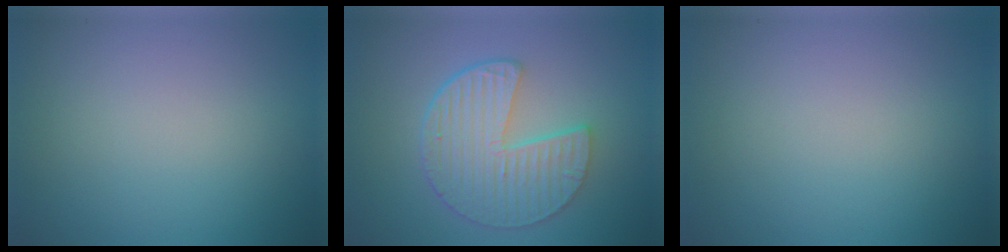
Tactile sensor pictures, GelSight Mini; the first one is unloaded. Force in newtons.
{"total": 6.2, "press": 4.7, "slide": 4.0}
{"total": 0.0}